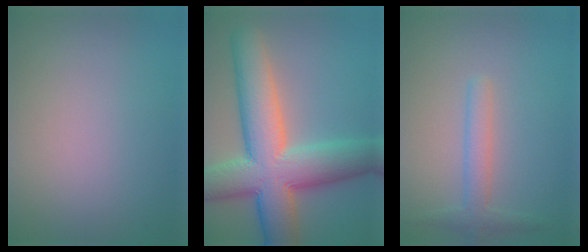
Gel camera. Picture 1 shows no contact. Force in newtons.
{"total": 11.8, "press": 11.8, "slide": 0.9}
{"total": 2.2, "press": 2.2, "slide": 0.1}